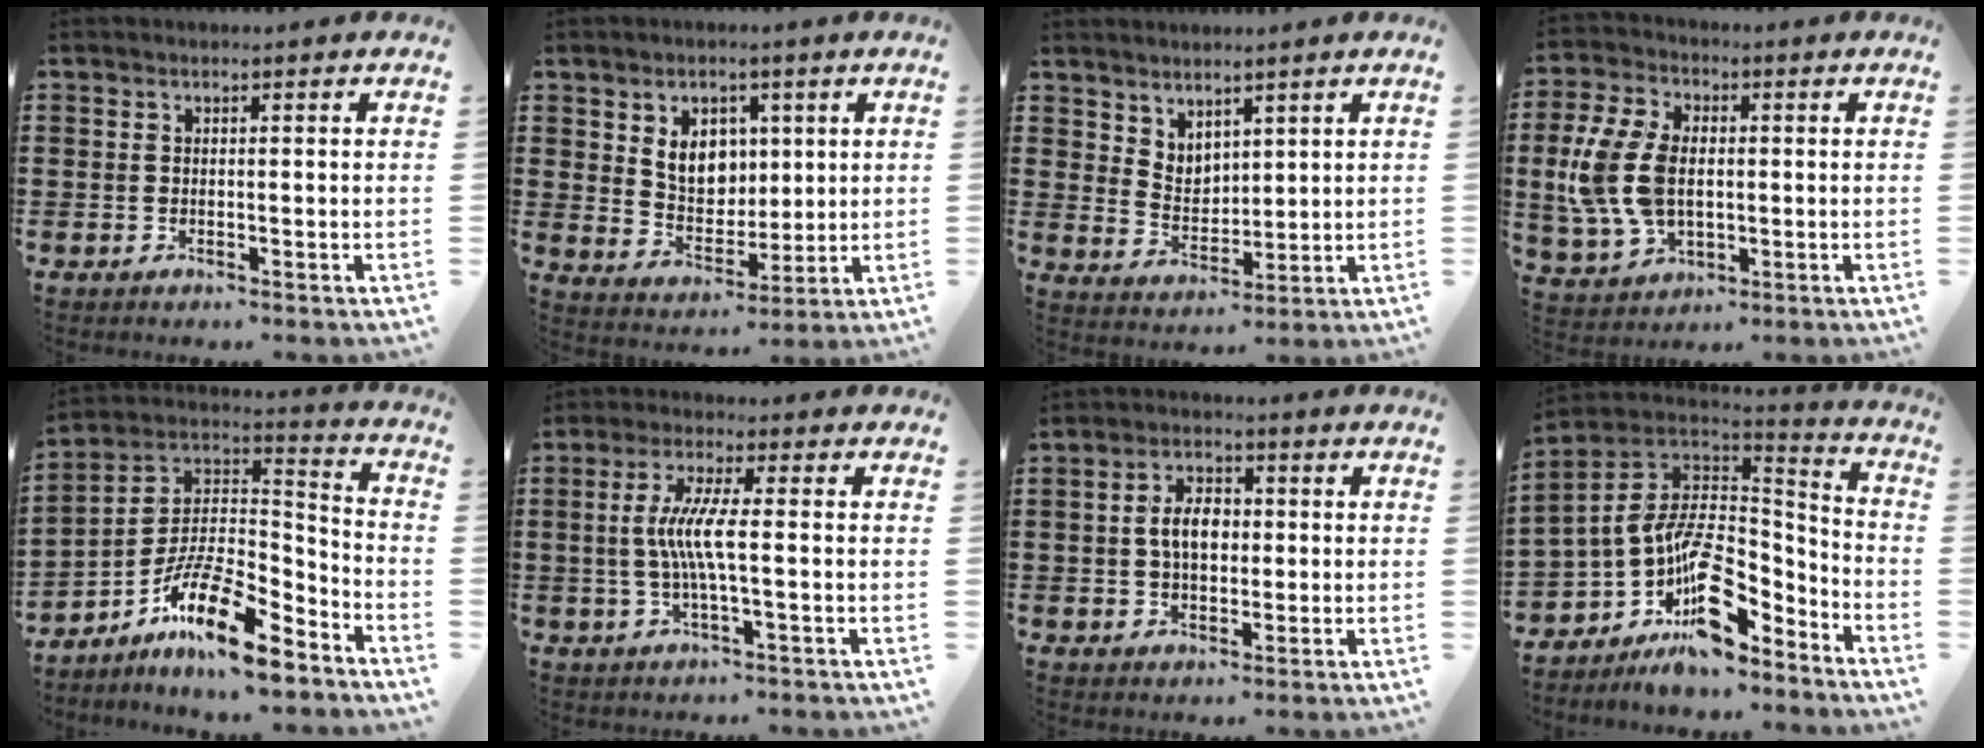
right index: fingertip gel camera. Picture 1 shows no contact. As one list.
[{"total": 6.7, "force": [2.1, 5.2, 3.6], "torque": [-0.075, 0.009, 0.035]}, {"total": 4.0, "force": [3.5, 2.0, 0.1], "torque": [-0.015, -0.006, 0.068]}, {"total": 11.0, "force": [0.2, 7.2, 8.3], "torque": [-0.212, 0.005, -0.004]}, {"total": 13.8, "force": [-9.1, 3.5, 9.8], "torque": [-0.189, 0.017, -0.171]}, {"total": 6.3, "force": [-0.4, 0.6, 6.3], "torque": [-0.127, -0.008, -0.015]}, {"total": 5.2, "force": [0.1, 3.1, 4.2], "torque": [-0.085, 0.006, -0.005]}, {"total": 12.2, "force": [-5.2, 6.9, 8.6], "torque": [-0.170, -0.001, -0.101]}]